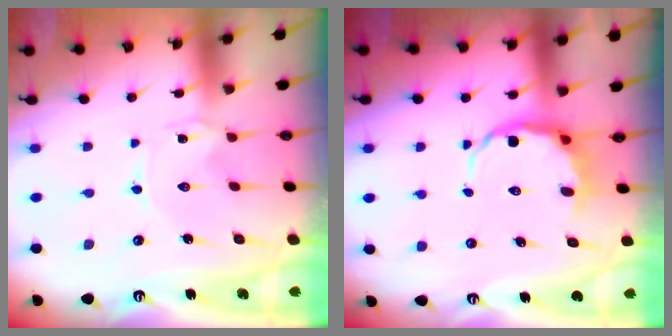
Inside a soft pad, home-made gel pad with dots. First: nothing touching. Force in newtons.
{"total": 9.2, "press": 8.9, "slide": 2.5}